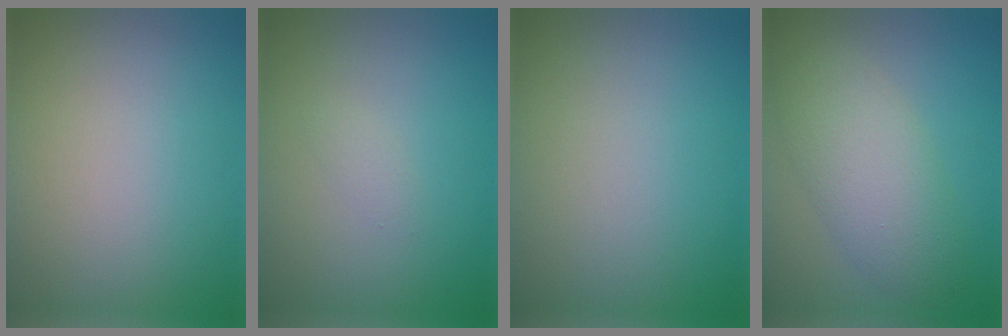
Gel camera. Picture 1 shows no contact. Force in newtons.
{"total": 0.7, "press": 0.7, "slide": 0.0}
{"total": 0.0}
{"total": 5.7, "press": 5.7, "slide": 0.1}